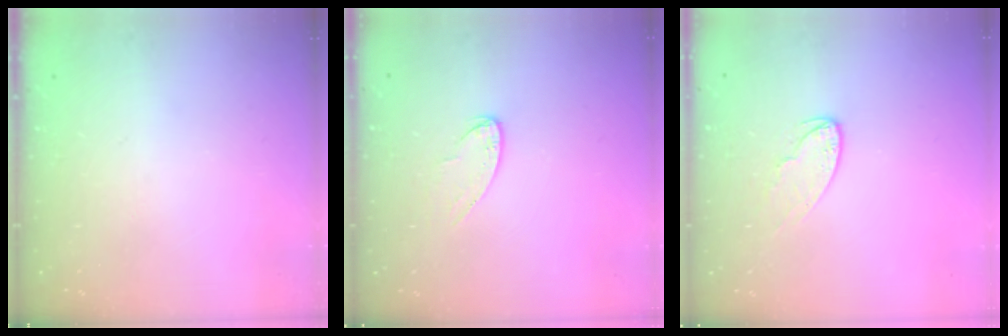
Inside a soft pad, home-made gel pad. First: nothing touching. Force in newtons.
{"total": 7.1, "press": 7.0, "slide": 0.6}
{"total": 6.3, "press": 6.3, "slide": 0.4}